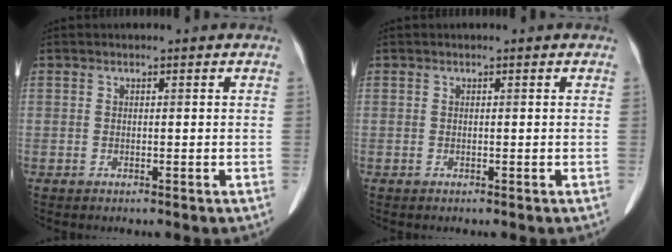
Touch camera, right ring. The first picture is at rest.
{"total": 0.0}